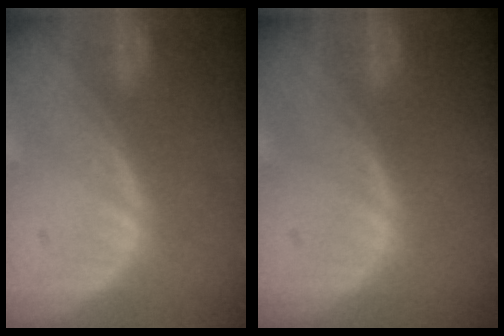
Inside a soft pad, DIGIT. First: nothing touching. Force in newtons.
{"total": 0.0}